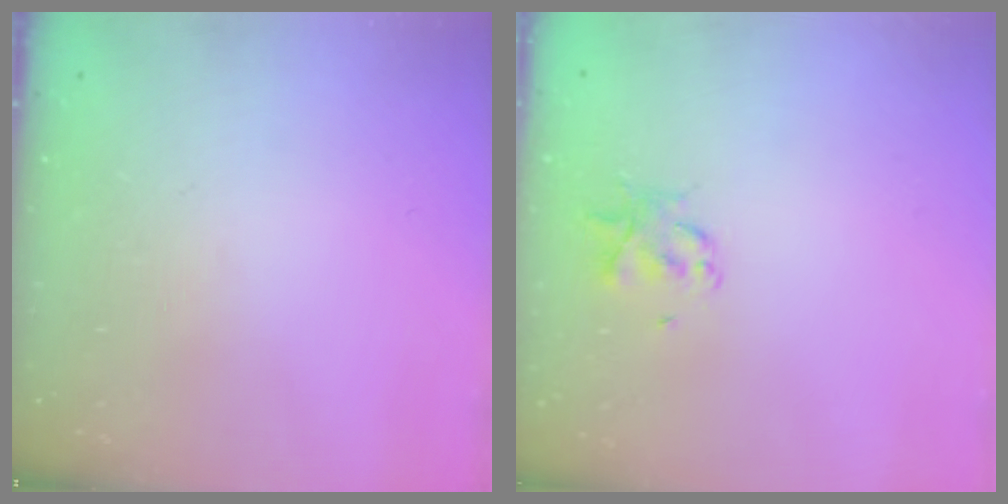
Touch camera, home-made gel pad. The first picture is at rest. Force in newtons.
{"total": 2.5, "press": 2.5, "slide": 0.4}